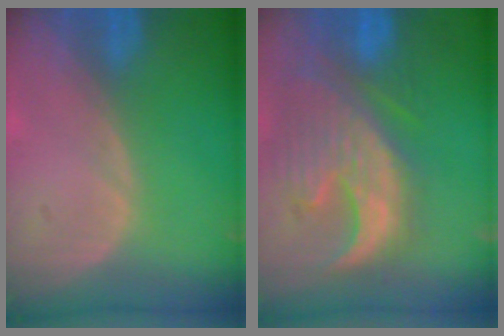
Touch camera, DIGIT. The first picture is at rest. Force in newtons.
{"total": 12.9, "press": 11.2, "slide": 6.4}